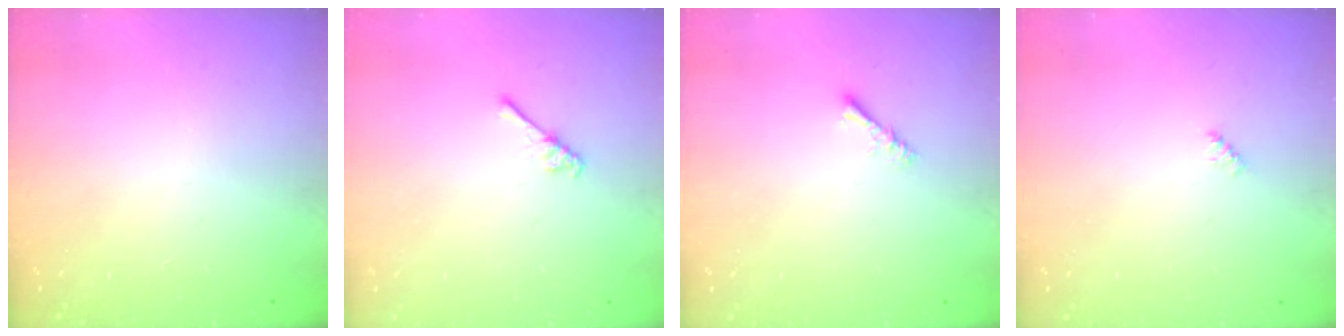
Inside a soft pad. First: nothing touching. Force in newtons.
{"total": 2.6, "press": 2.6, "slide": 0.3}
{"total": 2.3, "press": 2.3, "slide": 0.4}
{"total": 2.4, "press": 2.4, "slide": 0.4}